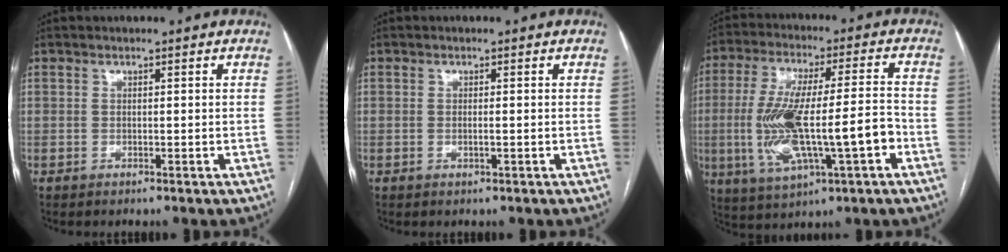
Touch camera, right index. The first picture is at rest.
{"total": 0.6, "force": [-0.2, 0.0, 0.6], "torque": [-0.014, 0.000, -0.002]}
{"total": 16.3, "force": [-3.8, 3.2, 15.5], "torque": [-0.305, 0.008, -0.054]}